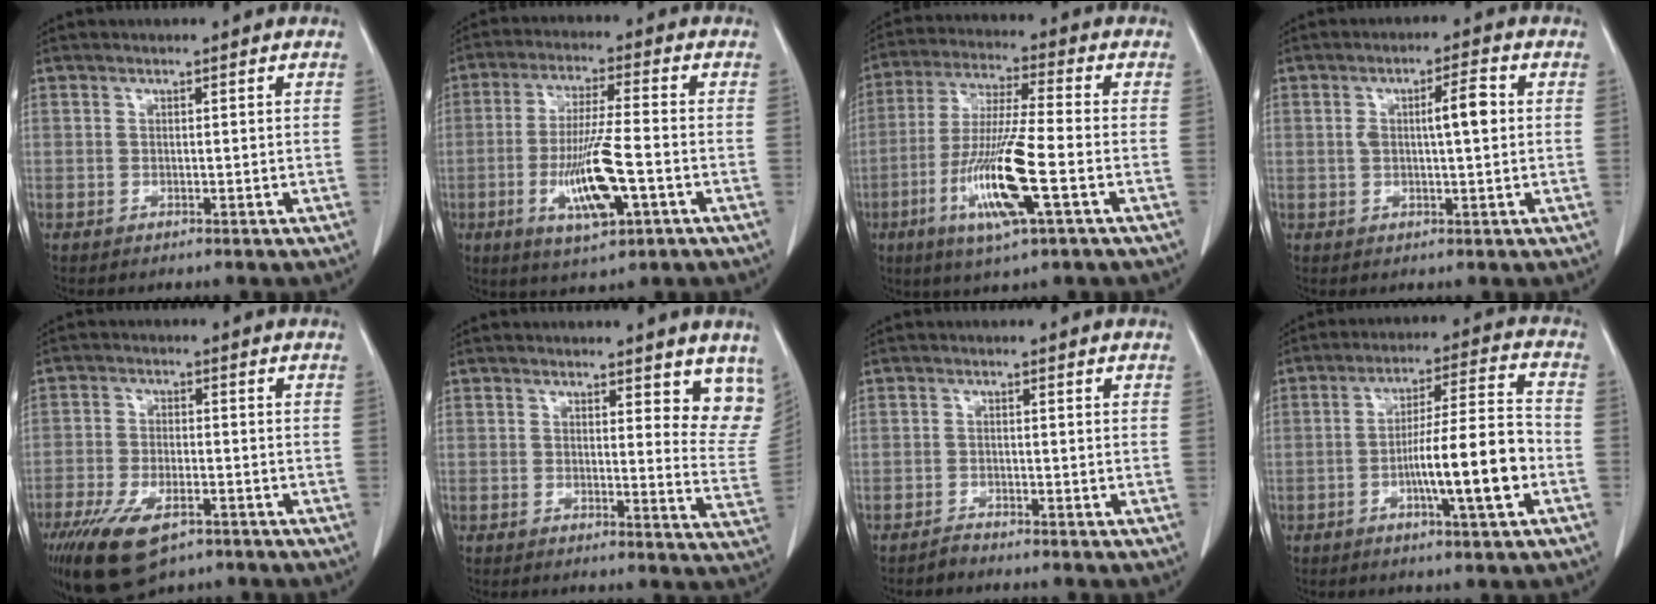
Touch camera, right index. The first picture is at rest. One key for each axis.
{"total": 9.5, "fx": -3.0, "fy": 1.7, "fz": 8.9, "tx": -0.165, "ty": -0.008, "tz": -0.049}
{"total": 13.8, "fx": -4.6, "fy": 0.6, "fz": 13.0, "tx": -0.263, "ty": -0.020, "tz": -0.086}
{"total": 5.3, "fx": 0.7, "fy": 0.9, "fz": 5.1, "tx": -0.088, "ty": 0.010, "tz": 0.011}
{"total": 10.8, "fx": -6.6, "fy": 4.4, "fz": 7.4, "tx": -0.145, "ty": -0.016, "tz": -0.110}
{"total": 8.0, "fx": 6.4, "fy": 2.3, "fz": 4.2, "tx": -0.028, "ty": -0.036, "tz": 0.056}
{"total": 1.1, "fx": -1.1, "fy": 0.0, "fz": 0.0, "tx": 0.002, "ty": -0.003, "tz": -0.019}
{"total": 12.3, "fx": -3.7, "fy": 0.4, "fz": 11.7, "tx": -0.193, "ty": 0.007, "tz": -0.061}